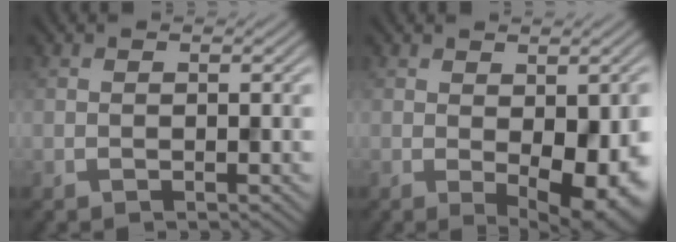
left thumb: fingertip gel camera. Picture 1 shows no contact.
{"total": 9.4, "force": [-1.7, 4.4, 8.2], "torque": [-0.116, -0.029, -0.001]}